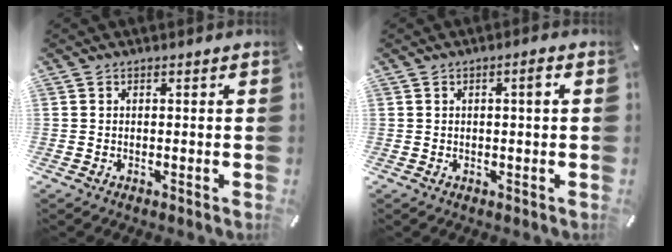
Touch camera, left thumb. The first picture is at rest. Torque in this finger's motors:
{"motor_torque": [0.04, -0.17, 0.14, 0.12, -0.10]}